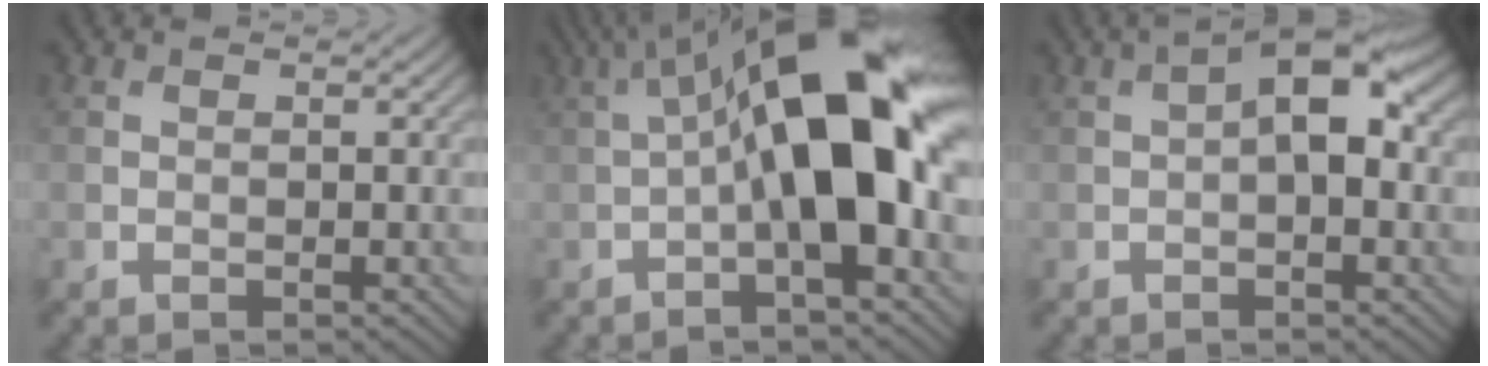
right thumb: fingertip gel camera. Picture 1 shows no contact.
{"total": 16.3, "force": [0.4, 5.4, 15.4], "torque": [-0.241, 0.038, -0.005]}
{"total": 6.6, "force": [1.0, 2.9, 5.8], "torque": [-0.096, 0.013, 0.010]}